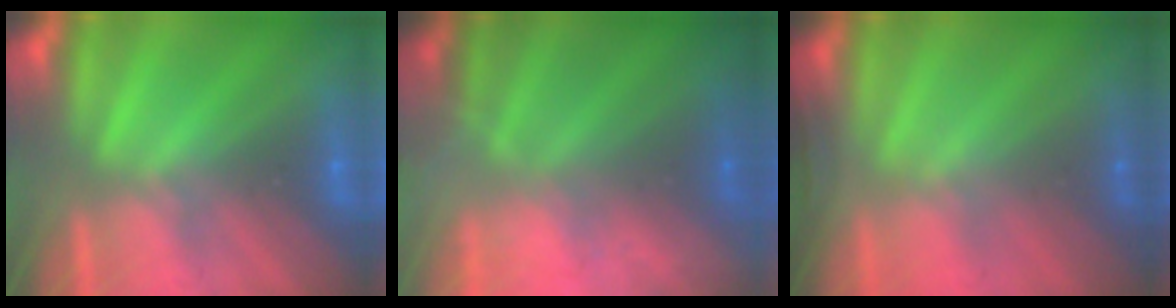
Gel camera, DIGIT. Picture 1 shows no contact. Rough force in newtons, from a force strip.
{"total": 5.8}
{"total": 1.5}